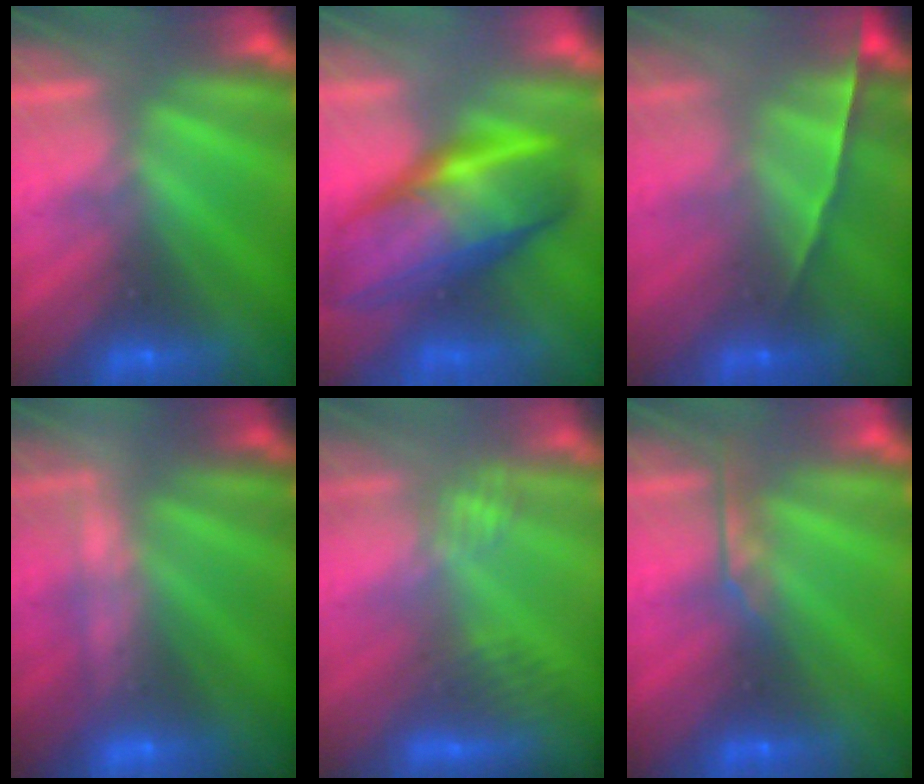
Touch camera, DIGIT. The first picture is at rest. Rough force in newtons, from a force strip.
{"total": 7.7}
{"total": 1.5}
{"total": 2.3}
{"total": 2.9}
{"total": 2.9}